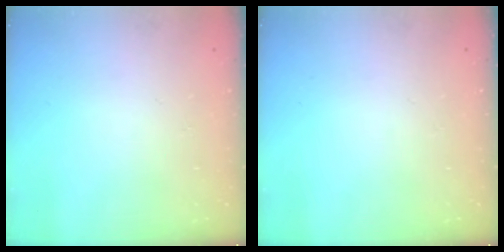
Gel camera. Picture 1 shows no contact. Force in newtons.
{"total": 0.0}